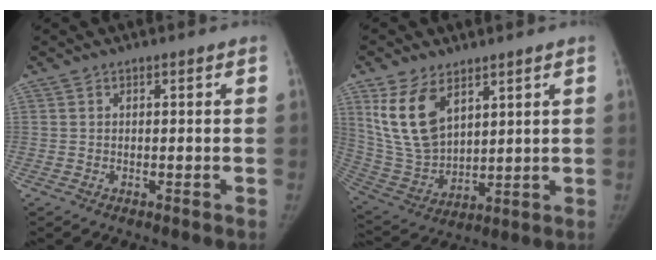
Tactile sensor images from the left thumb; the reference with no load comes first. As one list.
[{"total": 14.0, "force": [7.0, 8.4, 8.8], "torque": [-0.149, -0.031, 0.159]}]